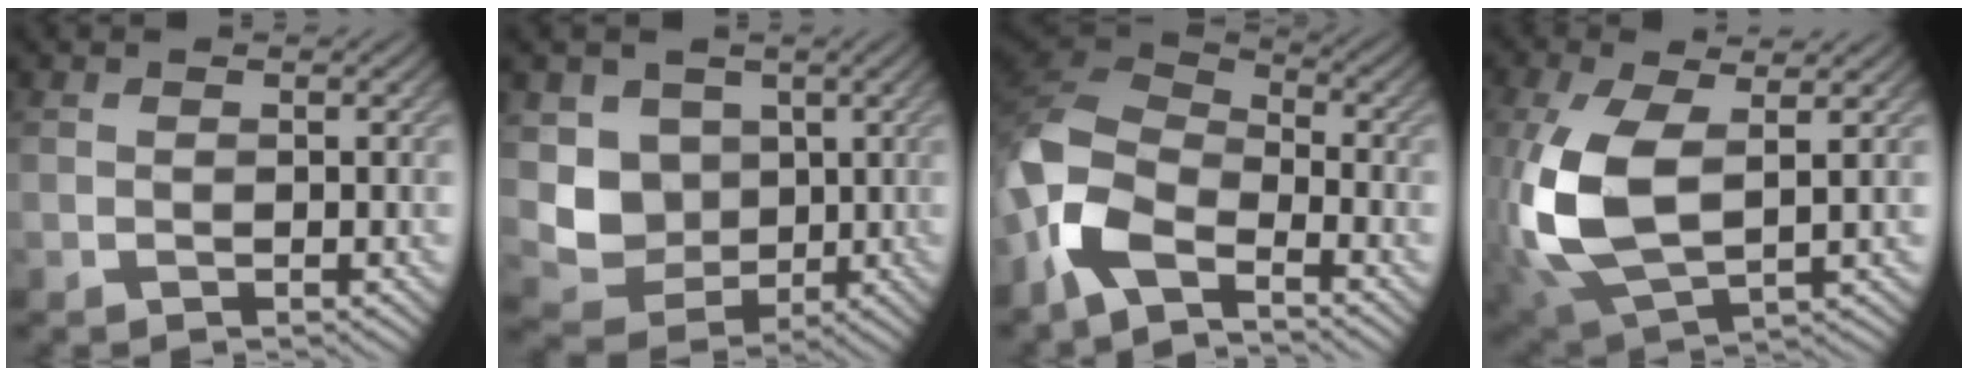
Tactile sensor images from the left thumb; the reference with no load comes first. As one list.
[{"total": 6.9, "force": [1.0, 6.1, 3.1], "torque": [-0.083, -0.019, 0.015]}, {"total": 10.5, "force": [-6.3, 4.9, 6.8], "torque": [-0.159, -0.013, -0.136]}, {"total": 11.3, "force": [0.3, 5.7, 9.8], "torque": [-0.246, -0.013, 0.009]}]